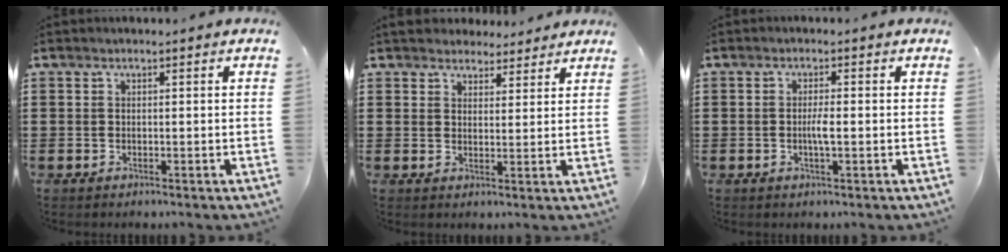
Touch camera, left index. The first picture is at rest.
{"total": 3.6, "force": [3.4, 1.3, 0.0], "torque": [-0.013, -0.002, 0.066]}
{"total": 2.4, "force": [-0.3, 0.3, 2.4], "torque": [-0.052, -0.004, -0.009]}